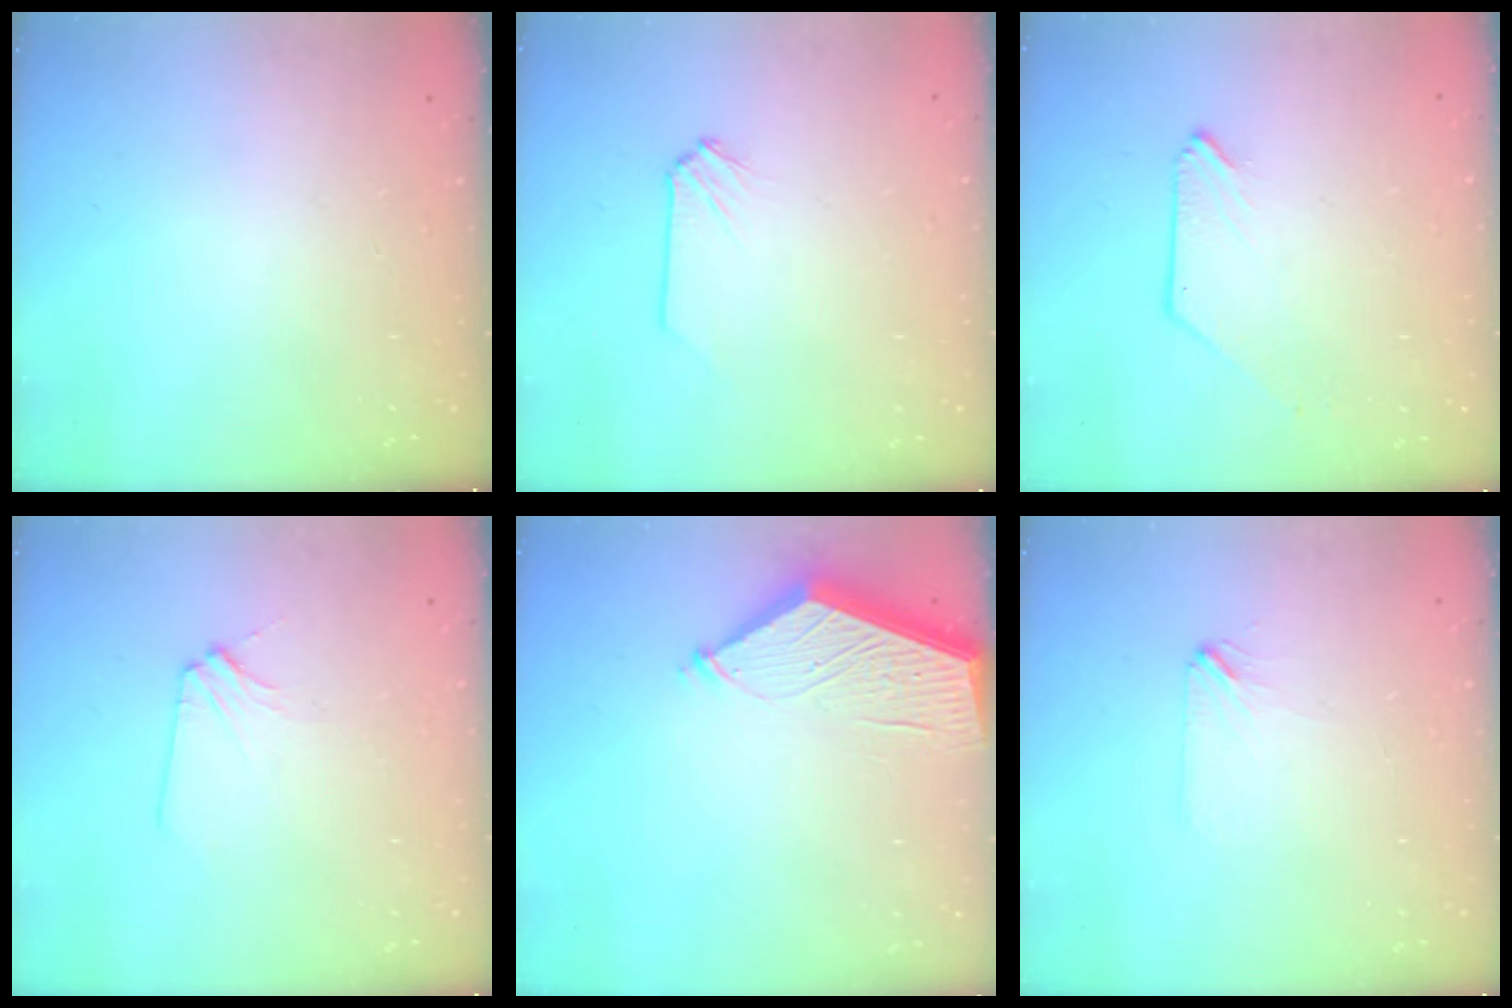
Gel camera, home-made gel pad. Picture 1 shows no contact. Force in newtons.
{"total": 0.0}
{"total": 0.0}
{"total": 2.8, "press": 2.8, "slide": 0.6}
{"total": 10.8, "press": 10.8, "slide": 0.3}
{"total": 1.8, "press": 1.7, "slide": 0.4}